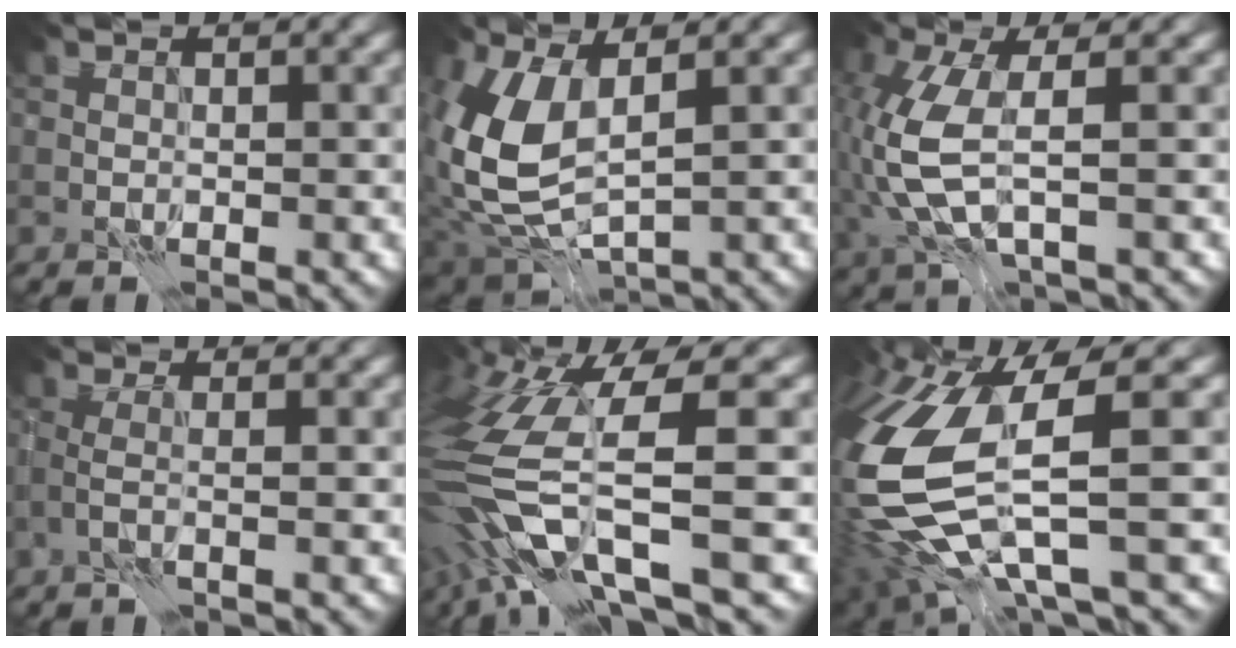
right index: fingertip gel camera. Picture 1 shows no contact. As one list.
[{"total": 8.2, "force": [0.9, 4.4, 6.9], "torque": [-0.172, -0.011, 0.019]}, {"total": 7.1, "force": [-1.1, 3.1, 6.2], "torque": [-0.169, -0.001, -0.028]}, {"total": 1.4, "force": [-0.7, 0.0, 1.2], "torque": [-0.023, -0.001, -0.021]}, {"total": 12.2, "force": [-3.8, 3.2, 11.1], "torque": [-0.241, -0.017, -0.058]}, {"total": 12.2, "force": [-2.2, 4.3, 11.2], "torque": [-0.256, -0.032, -0.037]}]